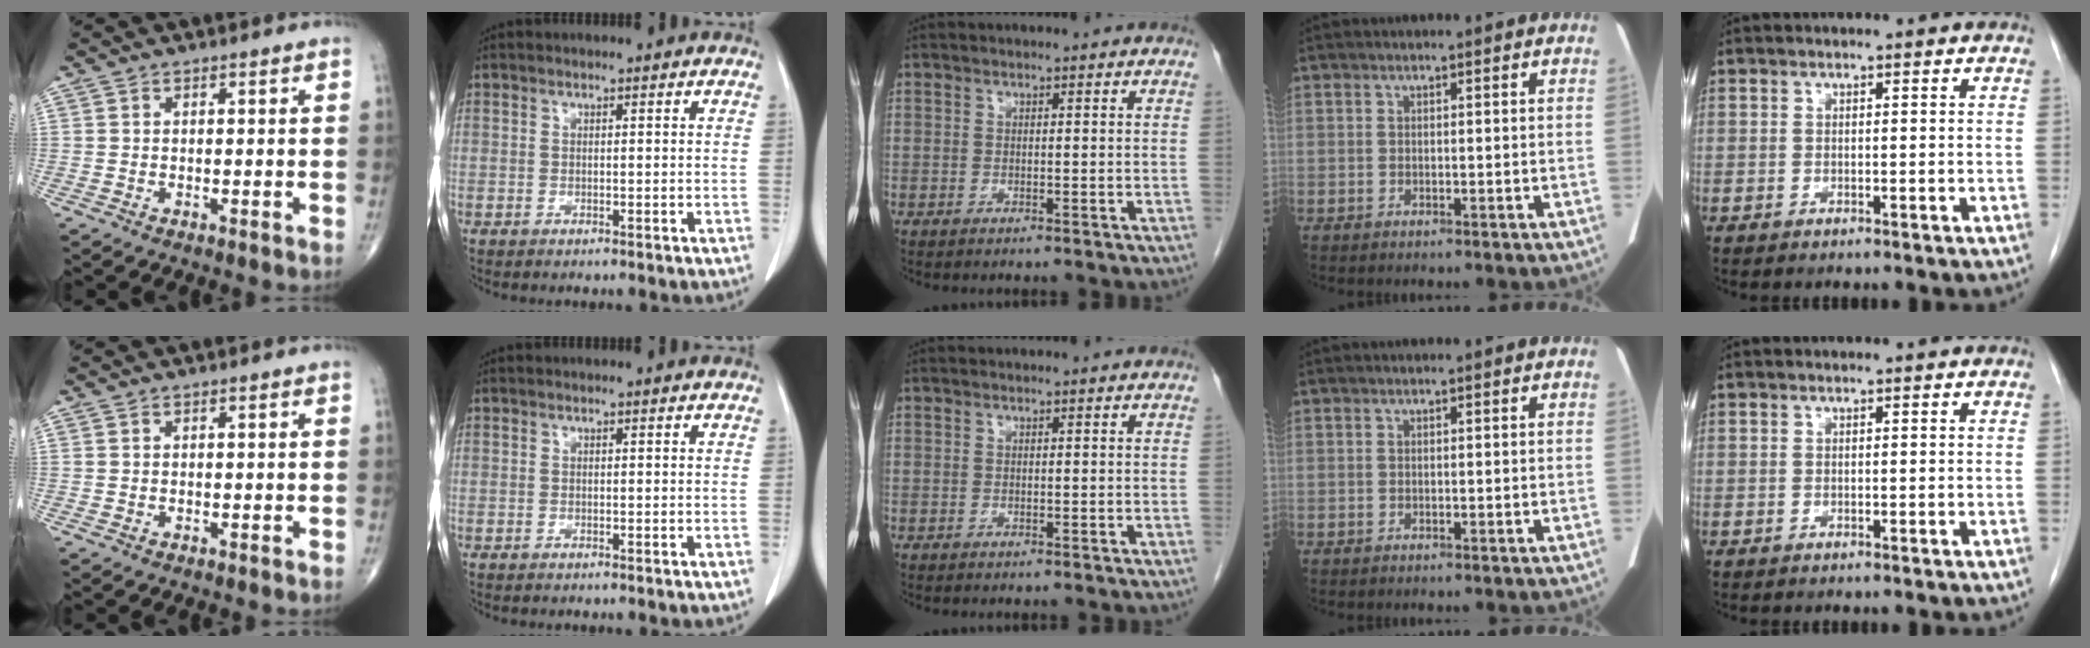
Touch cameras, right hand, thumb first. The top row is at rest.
{}